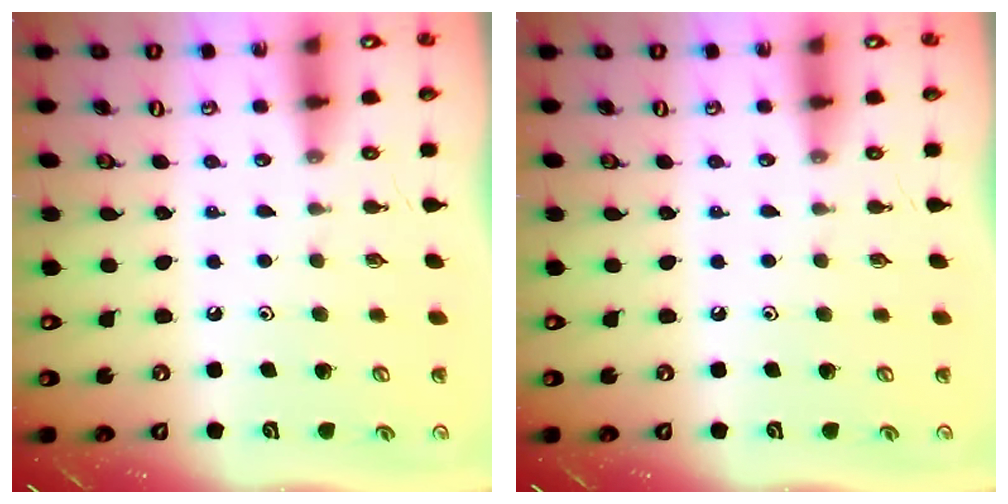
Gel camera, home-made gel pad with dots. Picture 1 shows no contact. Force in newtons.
{"total": 0.0}